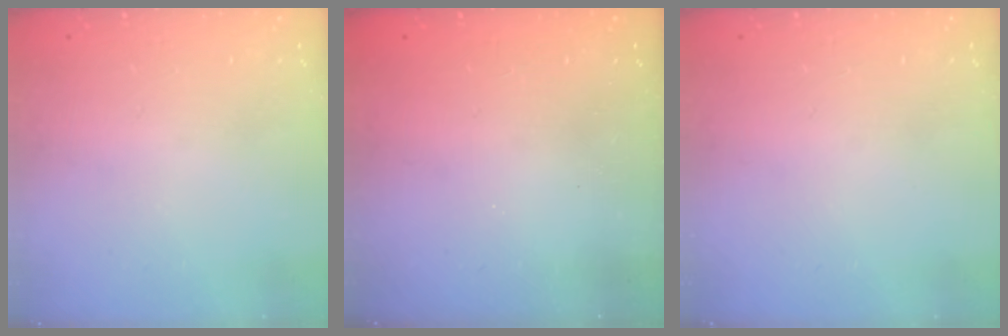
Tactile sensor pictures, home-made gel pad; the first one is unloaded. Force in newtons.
{"total": 2.4, "press": 2.2, "slide": 0.8}
{"total": 0.0}